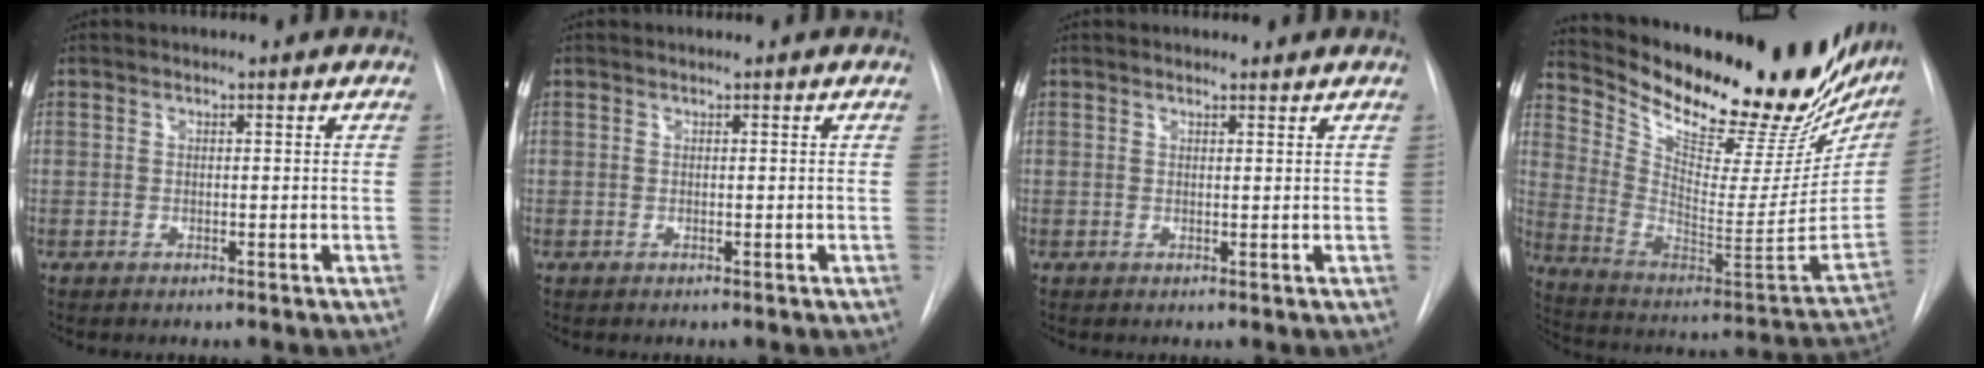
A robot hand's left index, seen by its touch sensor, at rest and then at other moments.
{"total": 0.0}
{"total": 1.1, "force": [1.0, 0.3, 0.3], "torque": [-0.011, 0.005, 0.016]}
{"total": 31.8, "force": [25.6, 9.4, 16.3], "torque": [-0.272, -0.041, 0.361]}